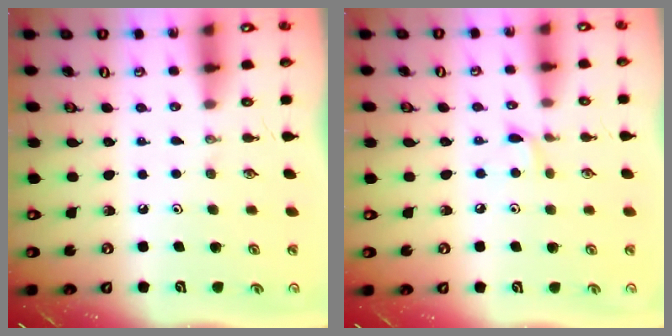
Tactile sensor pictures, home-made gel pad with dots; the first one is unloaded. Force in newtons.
{"total": 5.3, "press": 5.3, "slide": 0.5}